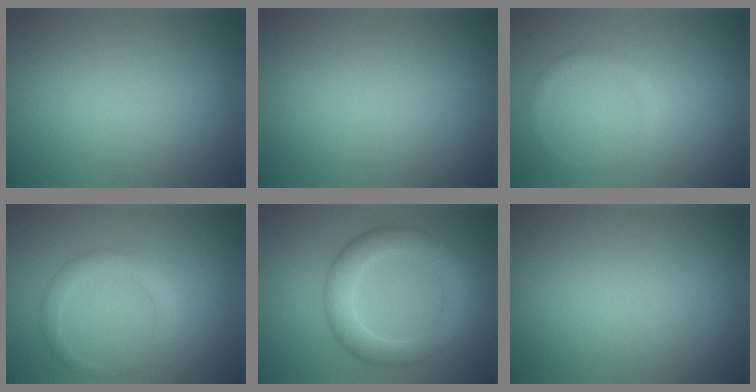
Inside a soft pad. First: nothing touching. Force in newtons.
{"total": 0.0}
{"total": 1.1, "press": 1.1, "slide": 0.1}
{"total": 2.4, "press": 2.4, "slide": 0.1}
{"total": 5.7, "press": 5.7, "slide": 0.1}
{"total": 0.0}